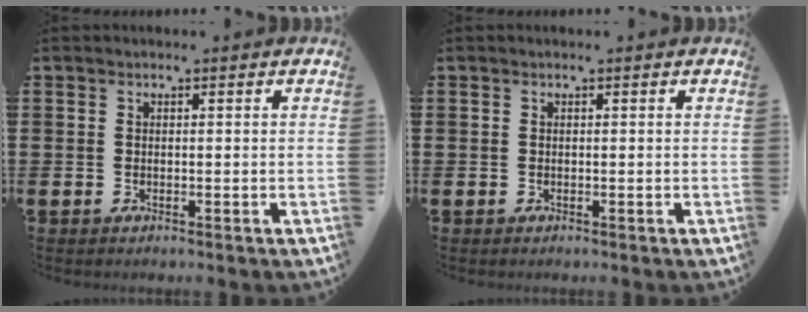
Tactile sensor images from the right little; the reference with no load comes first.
{"total": 0.0}